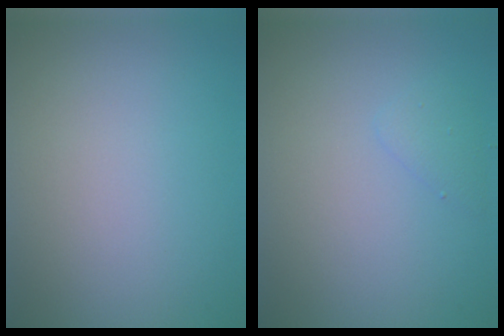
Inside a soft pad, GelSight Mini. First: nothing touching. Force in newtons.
{"total": 1.0, "press": 1.0, "slide": 0.1}